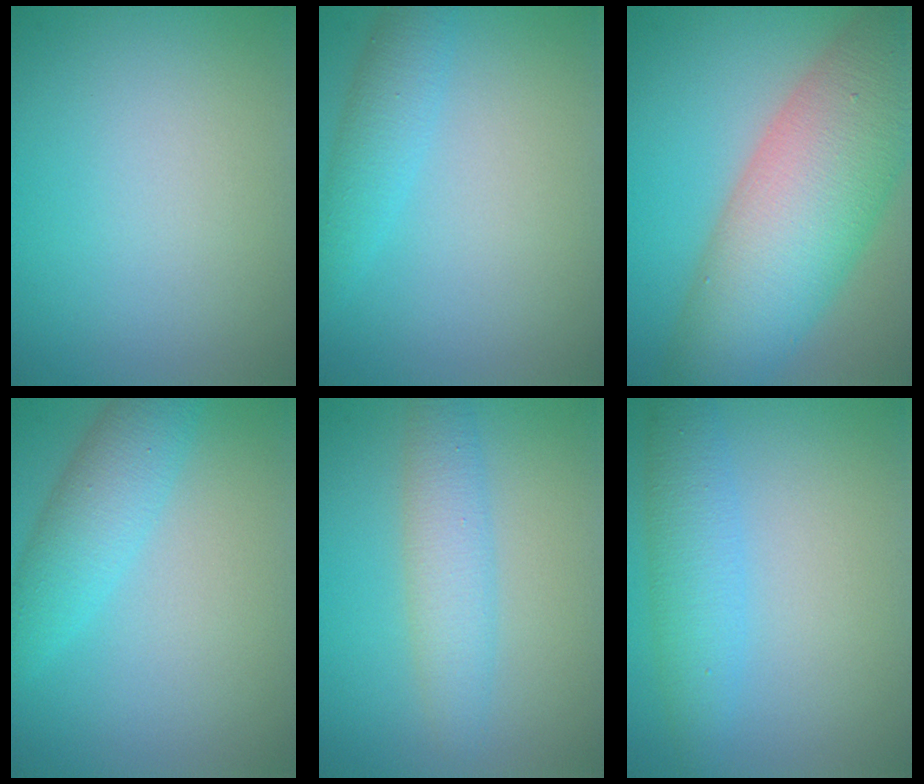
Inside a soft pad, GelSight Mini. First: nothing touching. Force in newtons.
{"total": 2.7, "press": 2.7, "slide": 0.0}
{"total": 13.2, "press": 13.2, "slide": 0.5}
{"total": 4.0, "press": 4.0, "slide": 0.2}
{"total": 3.3, "press": 3.3, "slide": 0.0}
{"total": 3.6, "press": 3.6, "slide": 0.1}